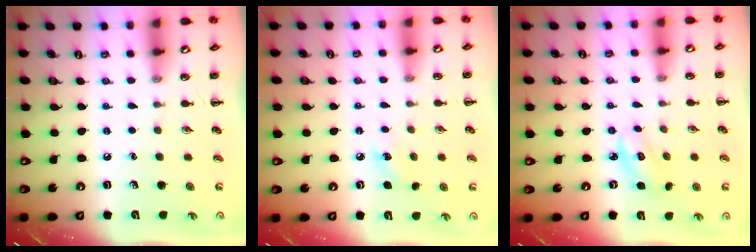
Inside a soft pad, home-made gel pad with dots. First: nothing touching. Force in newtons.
{"total": 5.7, "press": 5.5, "slide": 1.4}
{"total": 2.9, "press": 2.8, "slide": 0.6}